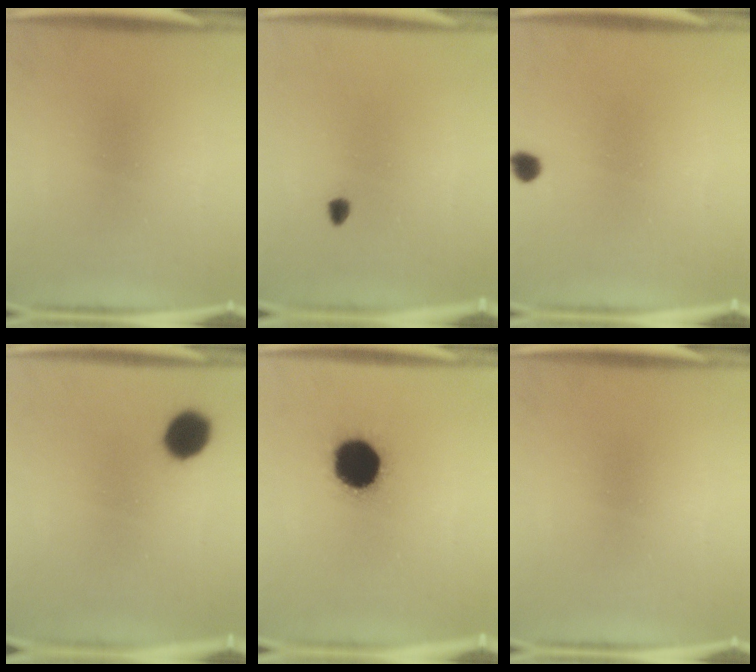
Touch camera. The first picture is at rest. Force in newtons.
{"total": 0.9}
{"total": 2.0}
{"total": 7.6}
{"total": 16.6}
{"total": 0.0}